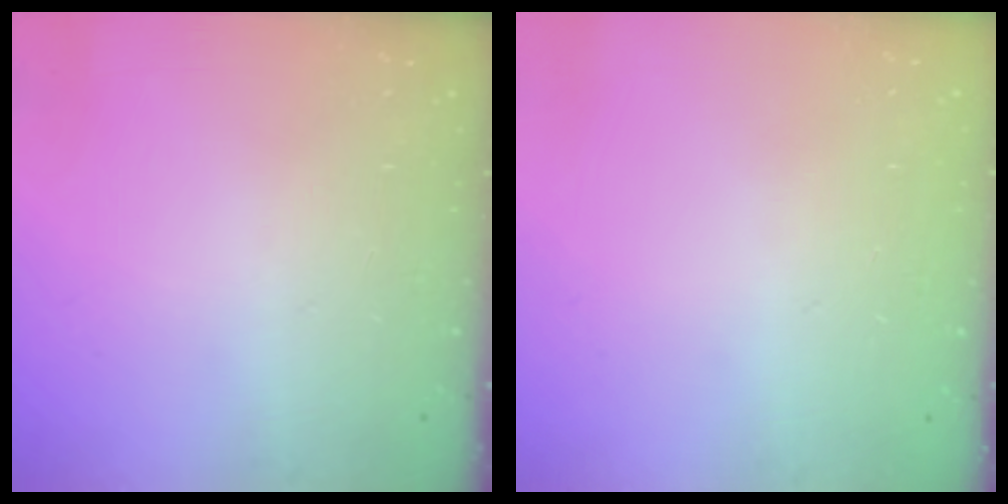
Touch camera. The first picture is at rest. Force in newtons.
{"total": 0.0}